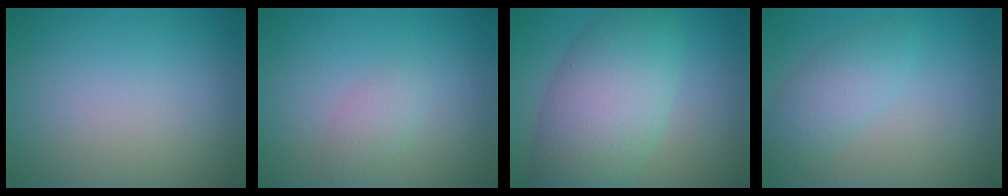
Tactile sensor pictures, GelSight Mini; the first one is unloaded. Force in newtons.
{"total": 1.4, "press": 1.4, "slide": 0.1}
{"total": 8.3, "press": 8.3, "slide": 0.5}
{"total": 2.8, "press": 2.8, "slide": 0.1}